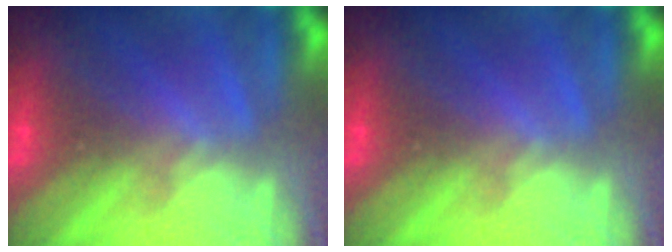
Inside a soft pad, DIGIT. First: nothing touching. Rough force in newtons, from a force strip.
{"total": 0.0}